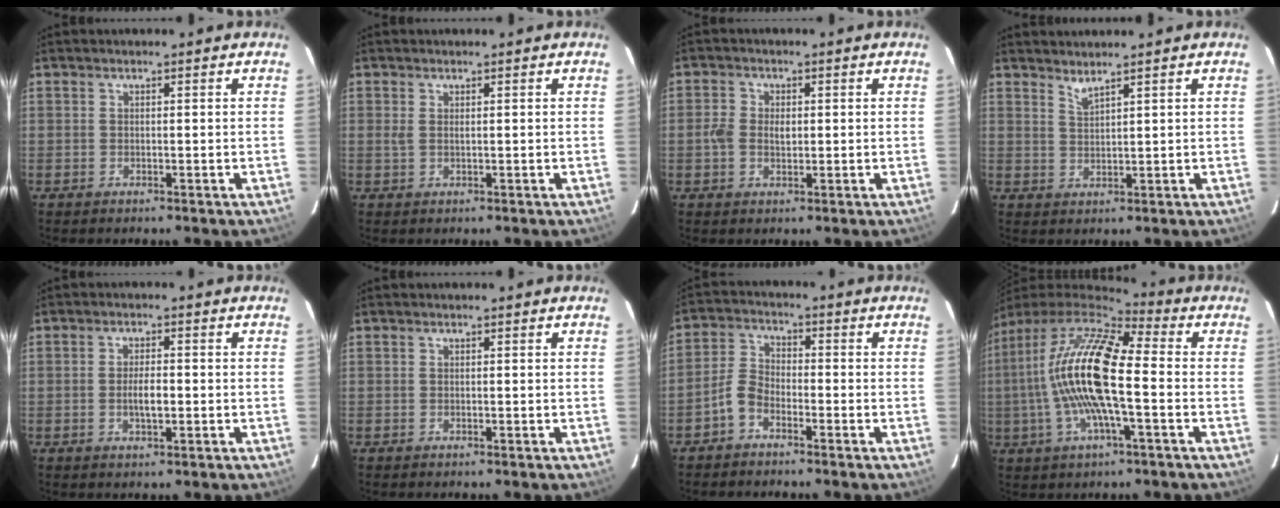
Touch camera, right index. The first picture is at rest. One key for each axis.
{"total": 1.1, "fx": 0.5, "fy": 0.3, "fz": 0.9, "tx": -0.022, "ty": 0.002, "tz": 0.009}
{"total": 3.5, "fx": -0.2, "fy": 2.5, "fz": 2.4, "tx": -0.051, "ty": 0.008, "tz": -0.005}
{"total": 2.1, "fx": 1.9, "fy": -0.2, "fz": 0.9, "tx": -0.018, "ty": -0.003, "tz": 0.034}
{"total": 3.6, "fx": -0.6, "fy": 1.2, "fz": 3.3, "tx": -0.061, "ty": 0.001, "tz": -0.009}
{"total": 0.0}
{"total": 4.5, "fx": -3.0, "fy": 2.4, "fz": 2.4, "tx": -0.057, "ty": 0.015, "tz": -0.065}
{"total": 17.7, "fx": -1.1, "fy": 4.1, "fz": 17.1, "tx": -0.314, "ty": 0.002, "tz": -0.033}